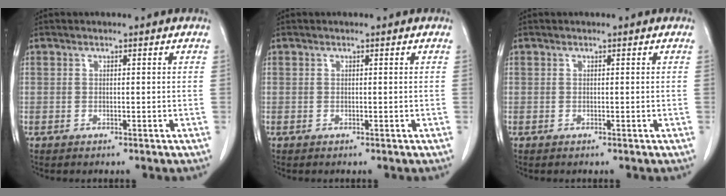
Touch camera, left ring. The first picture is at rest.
{"total": 0.0}
{"total": 0.0}